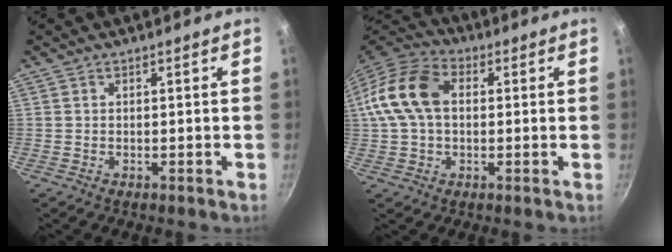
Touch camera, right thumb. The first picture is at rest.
{"total": 13.9, "force": [1.7, 9.4, 10.1], "torque": [-0.180, 0.027, 0.015]}